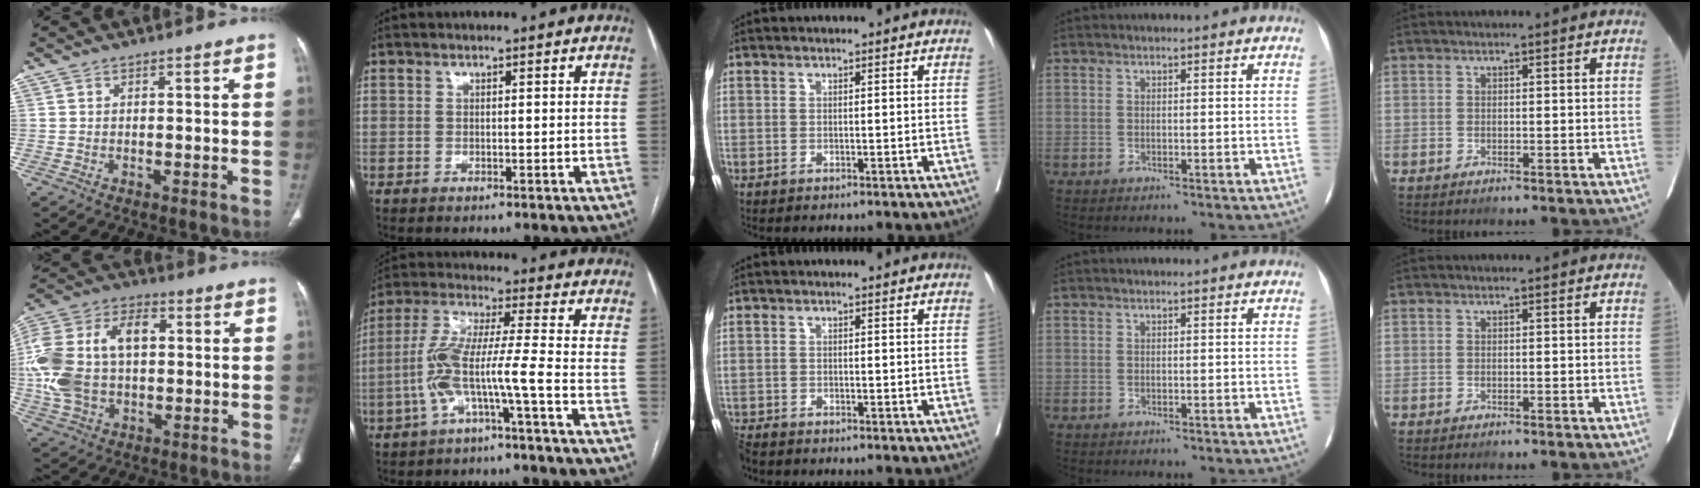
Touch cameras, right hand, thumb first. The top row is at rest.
{"thumb": {"total": 19.1, "force": [0.9, 12.2, 14.6], "torque": [-0.309, 0.027, 0.018]}, "index": {"total": 8.6, "force": [-3.5, -0.5, 7.9], "torque": [-0.171, 0.023, -0.071]}, "middle": {"total": 2.7, "force": [-2.6, 0.3, 0.5], "torque": [-0.009, -0.012, -0.052]}}